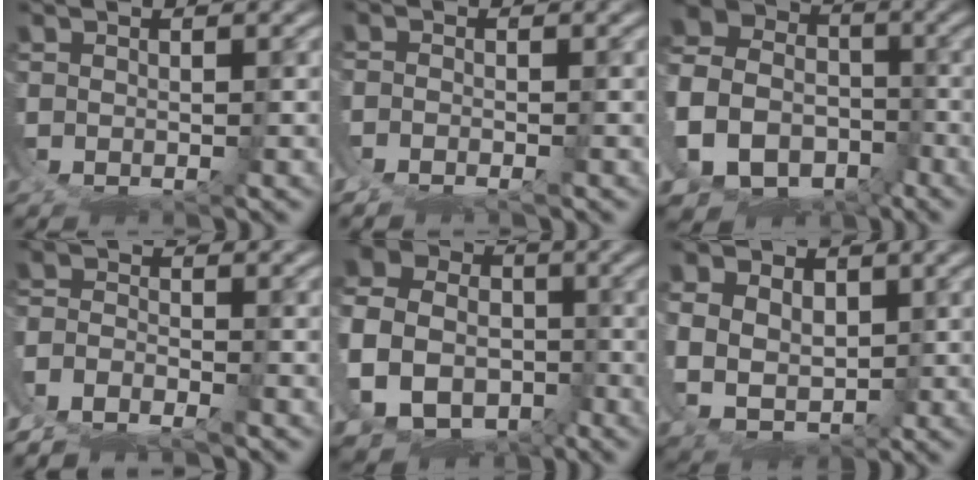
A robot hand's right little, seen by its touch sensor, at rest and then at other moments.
{"total": 2.3, "force": [-1.9, 1.2, 0.5], "torque": [-0.013, -0.004, -0.041]}
{"total": 19.5, "force": [-2.6, 17.4, 8.3], "torque": [-0.182, -0.058, -0.062]}
{"total": 5.9, "force": [-4.2, 3.9, 1.7], "torque": [-0.035, -0.019, -0.078]}
{"total": 16.7, "force": [-1.4, 14.6, 8.1], "torque": [-0.147, -0.038, -0.044]}
{"total": 7.8, "force": [-0.9, 6.5, 4.3], "torque": [-0.097, -0.043, -0.003]}